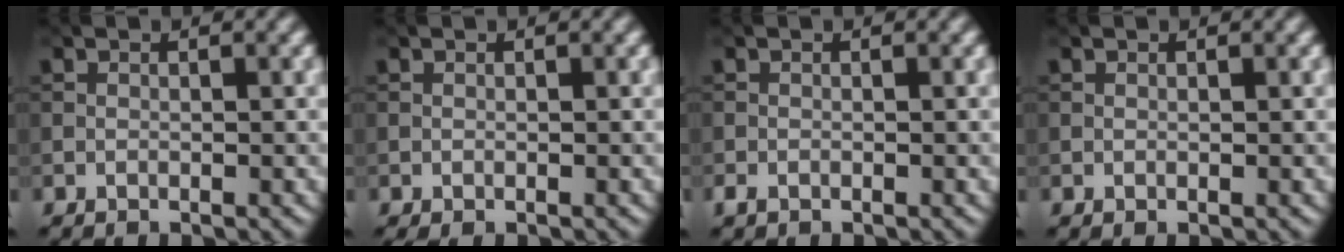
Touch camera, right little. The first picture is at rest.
{"total": 0.6, "force": [-0.3, 0.2, 0.5], "torque": [-0.011, -0.003, -0.002]}
{"total": 0.8, "force": [-0.5, 0.5, 0.3], "torque": [-0.007, -0.003, -0.011]}
{"total": 0.0}